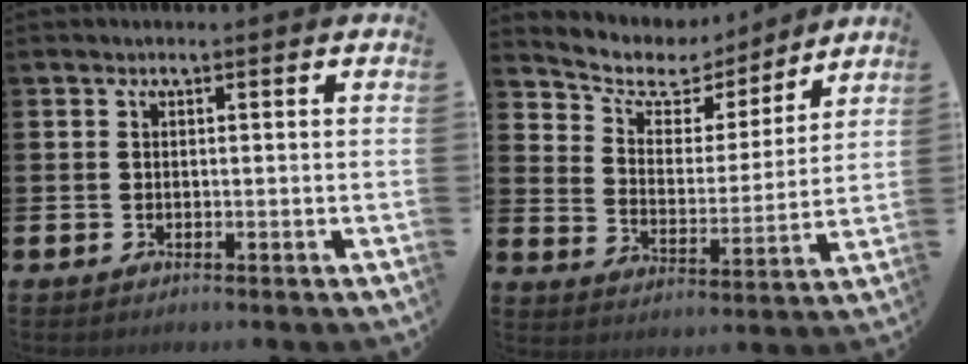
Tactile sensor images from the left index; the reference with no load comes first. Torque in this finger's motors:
{"motor_torque": [1.07, -1.07, 0.28, 0.02]}